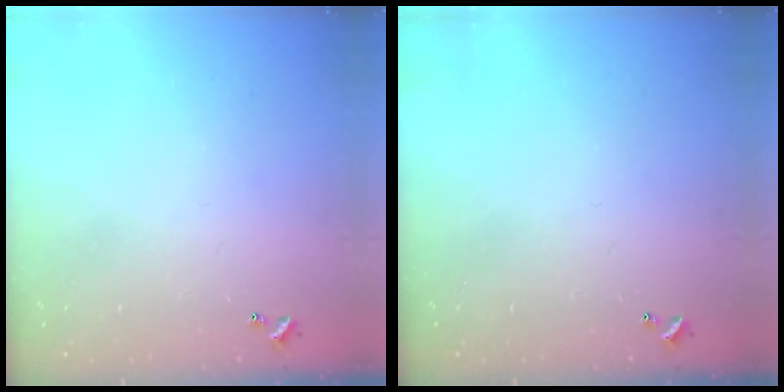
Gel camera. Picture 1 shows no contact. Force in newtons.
{"total": 0.0}